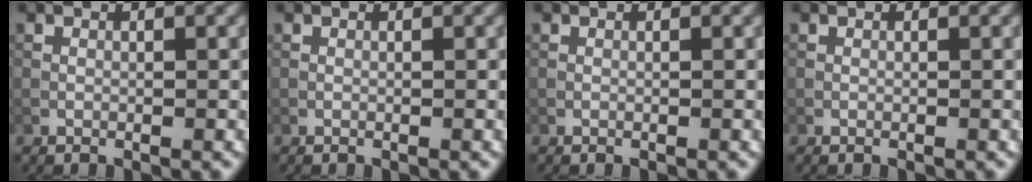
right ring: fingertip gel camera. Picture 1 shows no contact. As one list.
[{"total": 0.0}, {"total": 0.0}, {"total": 0.0}]